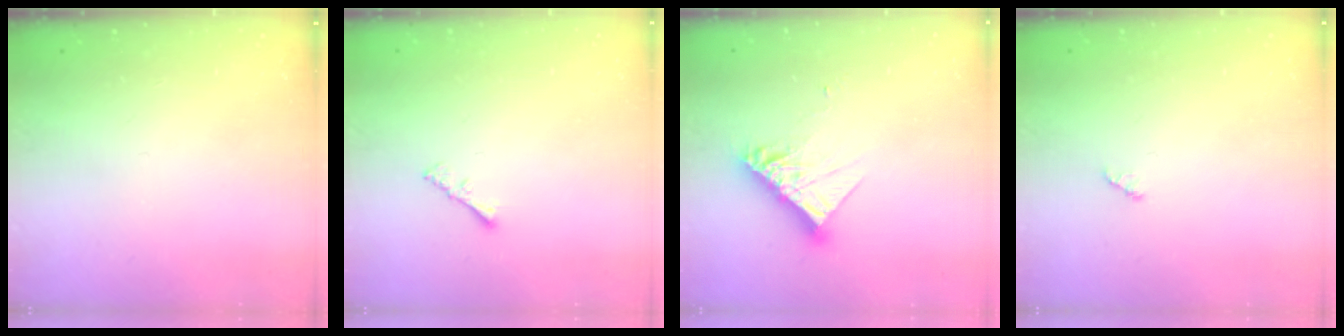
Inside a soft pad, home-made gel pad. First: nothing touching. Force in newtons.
{"total": 1.3, "press": 1.3, "slide": 0.4}
{"total": 12.1, "press": 12.0, "slide": 1.1}
{"total": 1.3, "press": 1.3, "slide": 0.2}